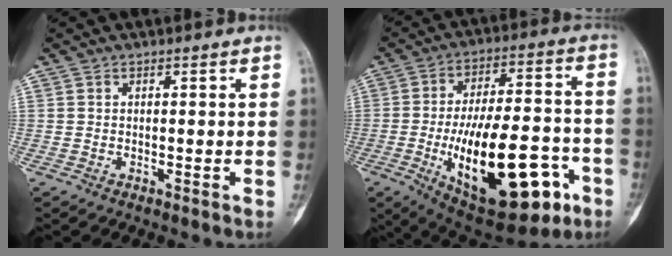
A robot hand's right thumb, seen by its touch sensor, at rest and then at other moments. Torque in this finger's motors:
{"motor_torque": [0.43, 0.75, 1.92, -0.86, 0.30]}